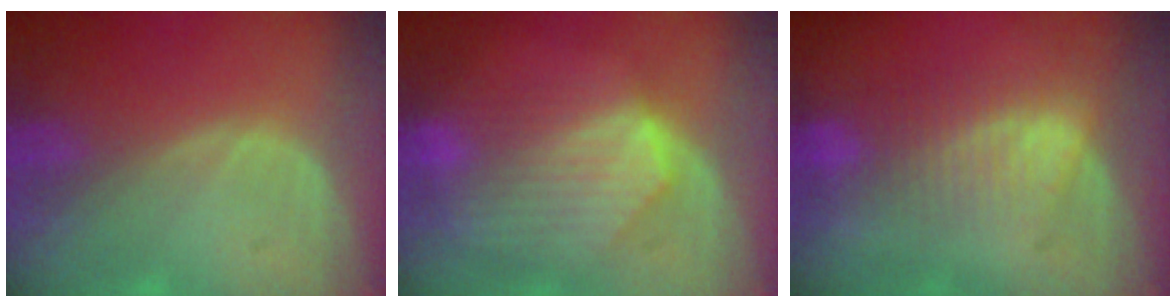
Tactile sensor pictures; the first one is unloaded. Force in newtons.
{"total": 8.6, "press": 7.9, "slide": 3.5}
{"total": 6.8, "press": 6.7, "slide": 1.2}